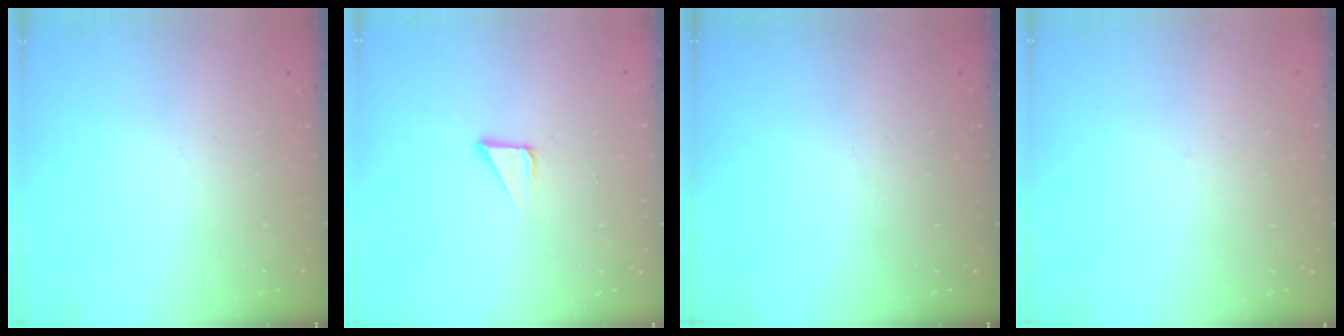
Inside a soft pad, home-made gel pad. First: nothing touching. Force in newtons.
{"total": 2.1, "press": 2.1, "slide": 0.1}
{"total": 0.0}
{"total": 1.7, "press": 1.6, "slide": 0.1}